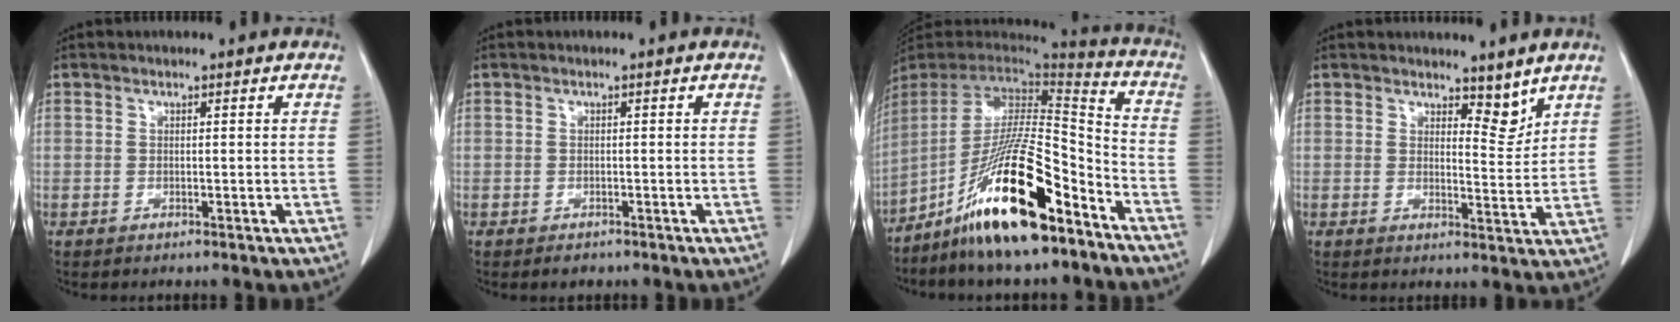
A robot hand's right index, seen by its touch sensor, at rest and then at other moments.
{"total": 1.4, "force": [-1.0, 0.9, 0.5], "torque": [-0.009, 0.000, -0.011]}
{"total": 21.4, "force": [-13.2, 3.3, 16.5], "torque": [-0.312, -0.018, -0.236]}
{"total": 3.8, "force": [3.1, 1.5, 1.6], "torque": [-0.013, -0.010, 0.050]}